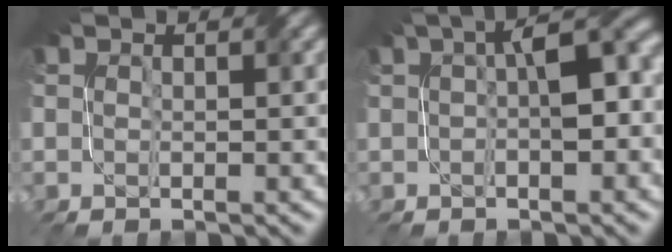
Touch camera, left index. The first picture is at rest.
{"total": 5.7, "force": [0.4, 2.0, 5.3], "torque": [-0.073, 0.019, 0.005]}